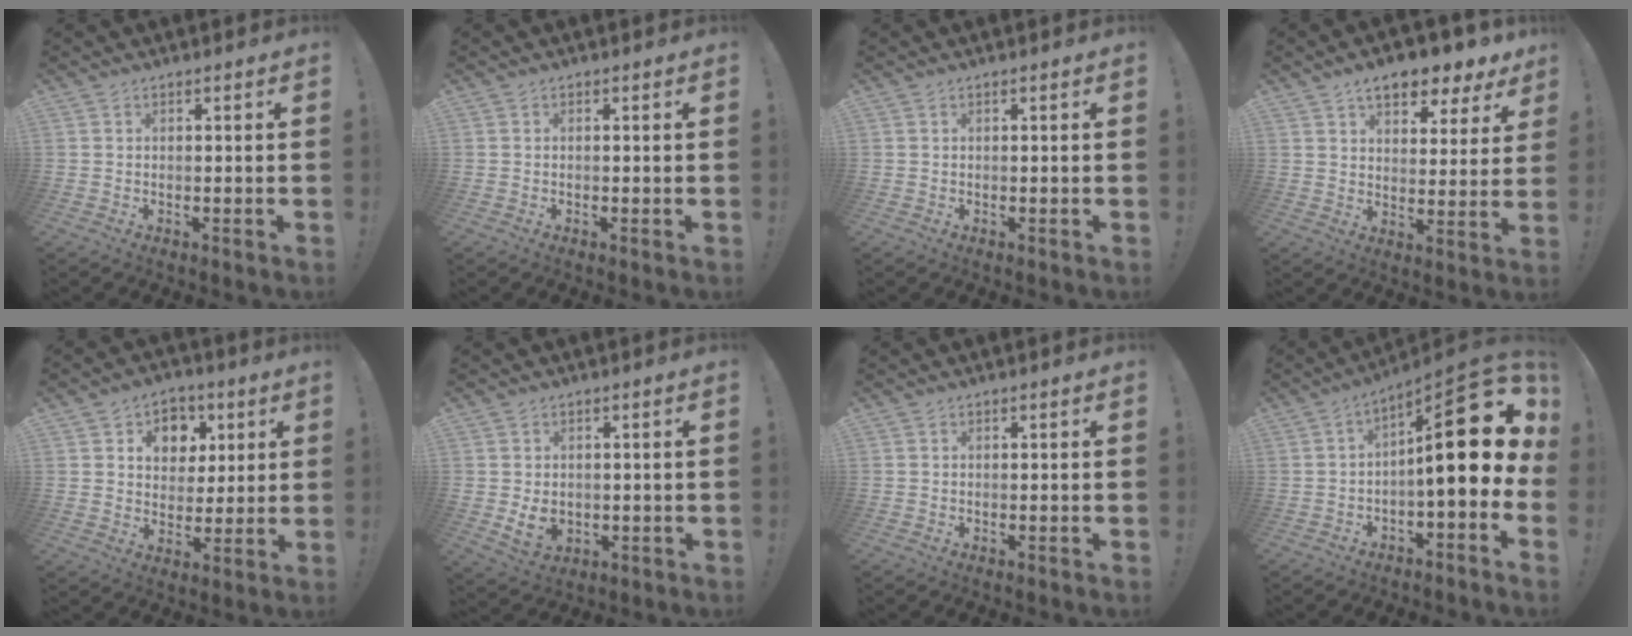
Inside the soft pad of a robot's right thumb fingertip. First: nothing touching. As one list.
[{"total": 0.0}, {"total": 0.0}, {"total": 10.1, "force": [6.8, 4.4, 5.9], "torque": [-0.084, -0.045, 0.119]}, {"total": 9.0, "force": [3.5, 7.8, 2.9], "torque": [-0.034, -0.021, 0.071]}, {"total": 5.8, "force": [0.4, 4.8, 3.3], "torque": [-0.040, -0.009, 0.008]}, {"total": 0.0}, {"total": 19.6, "force": [3.0, 5.5, 18.6], "torque": [-0.260, -0.021, 0.050]}]